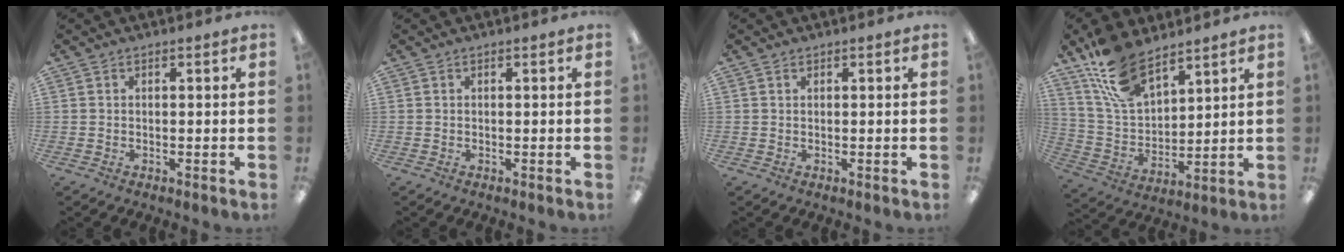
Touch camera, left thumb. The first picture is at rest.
{"total": 0.0}
{"total": 0.6, "force": [0.4, 0.3, 0.3], "torque": [-0.006, 0.002, 0.007]}
{"total": 15.4, "force": [10.9, 7.3, 8.1], "torque": [-0.173, -0.041, 0.208]}